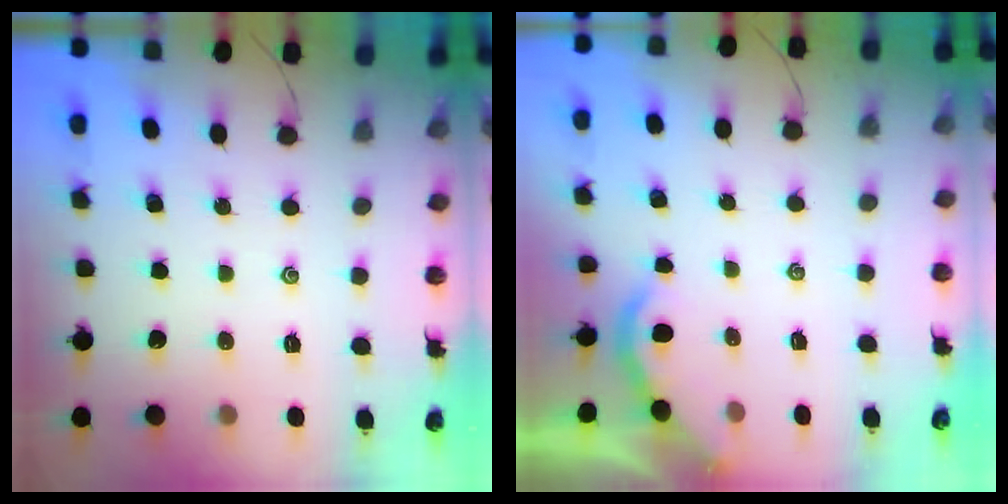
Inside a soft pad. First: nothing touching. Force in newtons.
{"total": 2.2, "press": 2.2, "slide": 0.1}